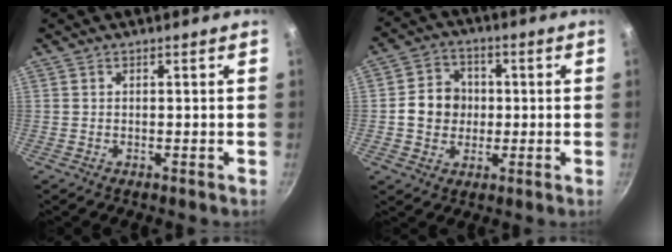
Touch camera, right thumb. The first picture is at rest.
{"total": 8.5, "force": [0.0, 7.6, 3.9], "torque": [-0.035, 0.012, -0.010]}